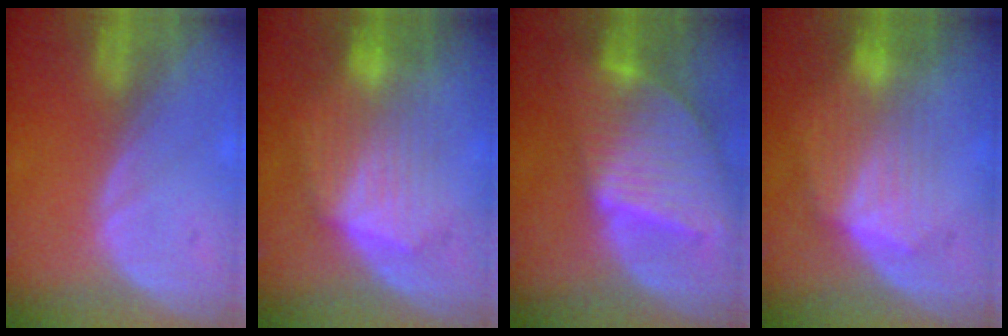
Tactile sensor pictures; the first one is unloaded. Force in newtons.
{"total": 7.8, "press": 7.8, "slide": 0.1}
{"total": 9.6, "press": 8.2, "slide": 4.8}
{"total": 7.3, "press": 7.0, "slide": 1.8}